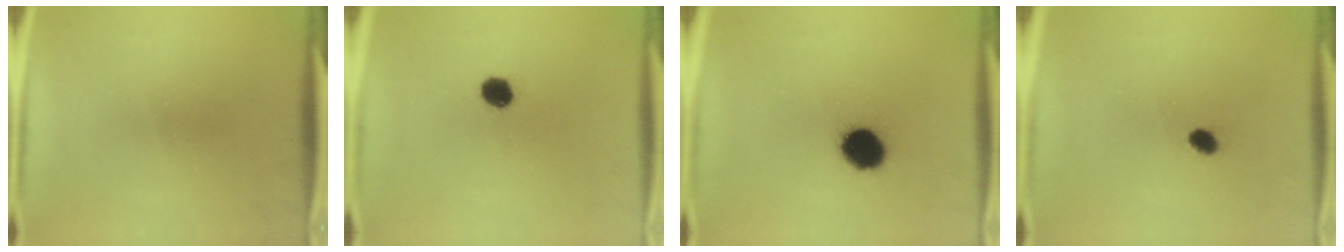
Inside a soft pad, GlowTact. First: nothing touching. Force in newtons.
{"total": 4.3}
{"total": 10.0}
{"total": 1.7}